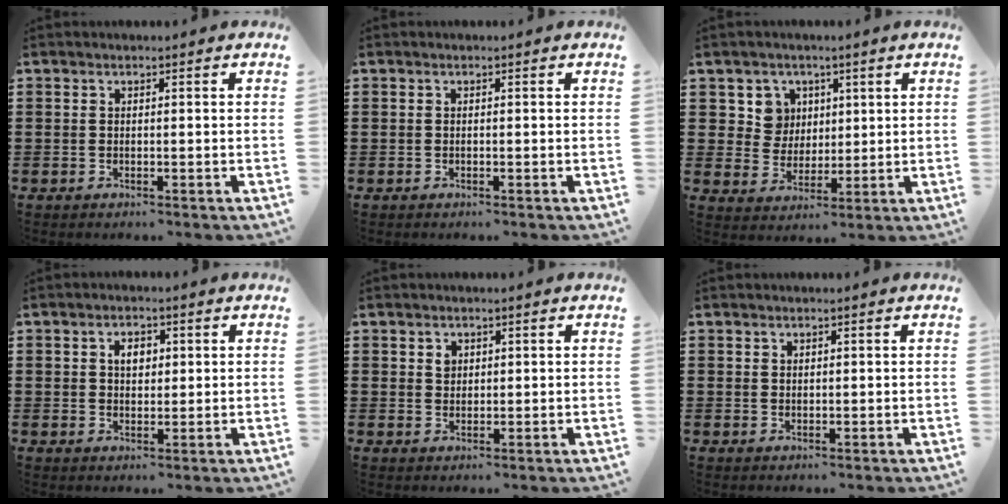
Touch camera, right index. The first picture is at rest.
{"total": 0.0}
{"total": 5.9, "force": [2.3, 5.3, 1.0], "torque": [-0.041, 0.015, 0.043]}
{"total": 2.9, "force": [0.8, 1.9, 2.0], "torque": [-0.037, 0.008, 0.010]}
{"total": 1.6, "force": [0.9, 1.1, 0.6], "torque": [-0.015, 0.002, 0.018]}
{"total": 0.9, "force": [0.7, 0.5, 0.1], "torque": [-0.004, 0.001, 0.013]}